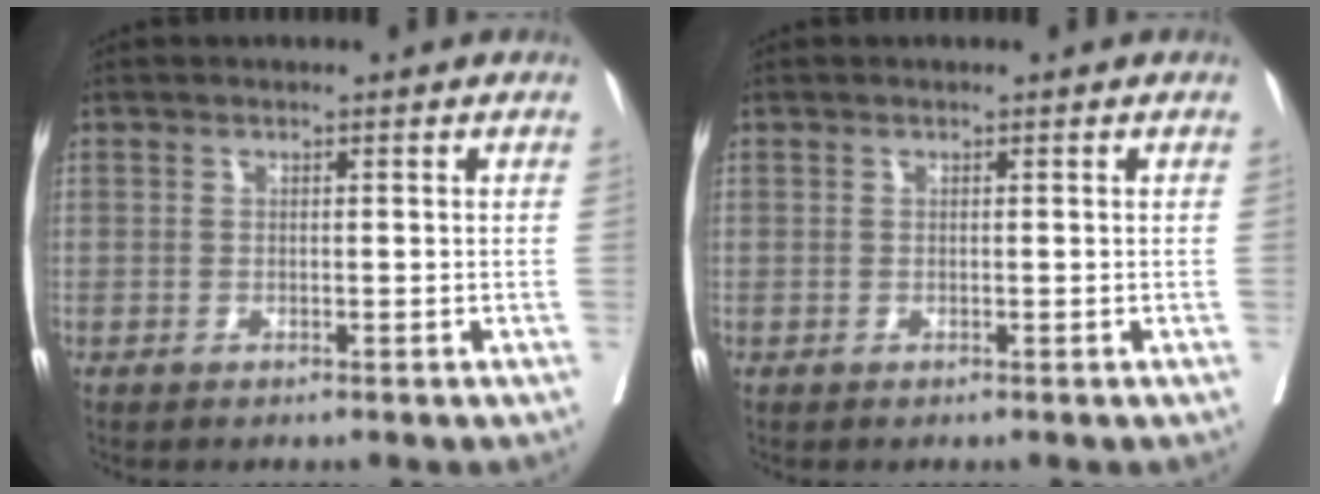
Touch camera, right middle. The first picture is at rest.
{"total": 0.0}